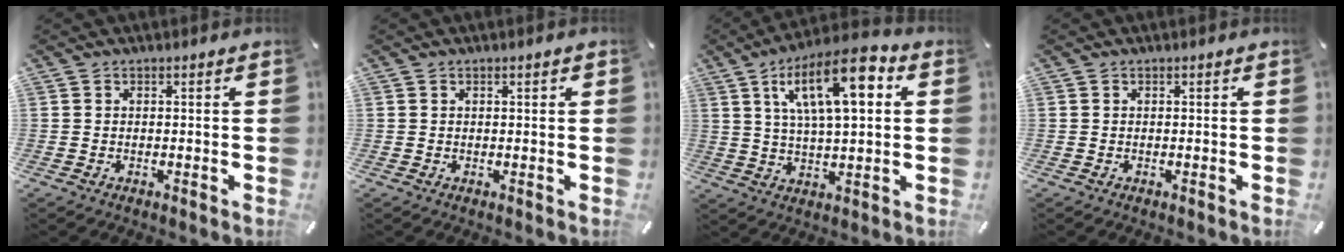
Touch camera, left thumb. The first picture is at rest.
{"total": 0.6, "force": [0.2, 0.1, 0.6], "torque": [-0.010, 0.002, 0.003]}
{"total": 16.7, "force": [6.2, 6.2, 14.3], "torque": [-0.239, -0.010, 0.099]}
{"total": 0.0}